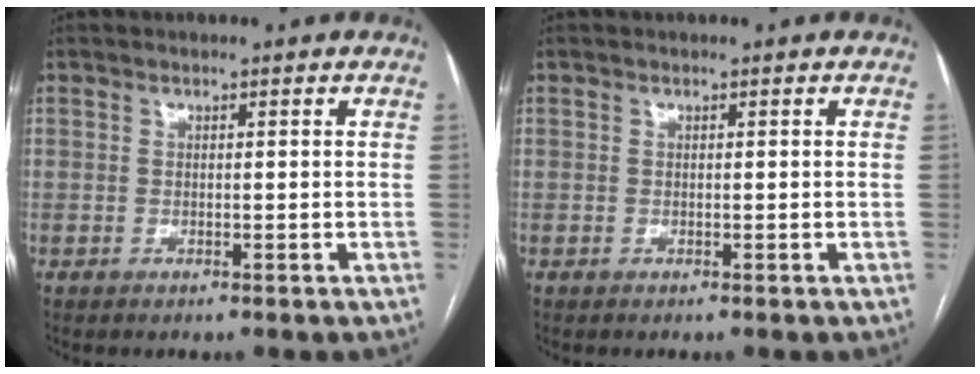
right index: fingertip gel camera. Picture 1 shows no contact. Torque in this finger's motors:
{"motor_torque": [-0.10, 0.00, -0.04, 0.00]}